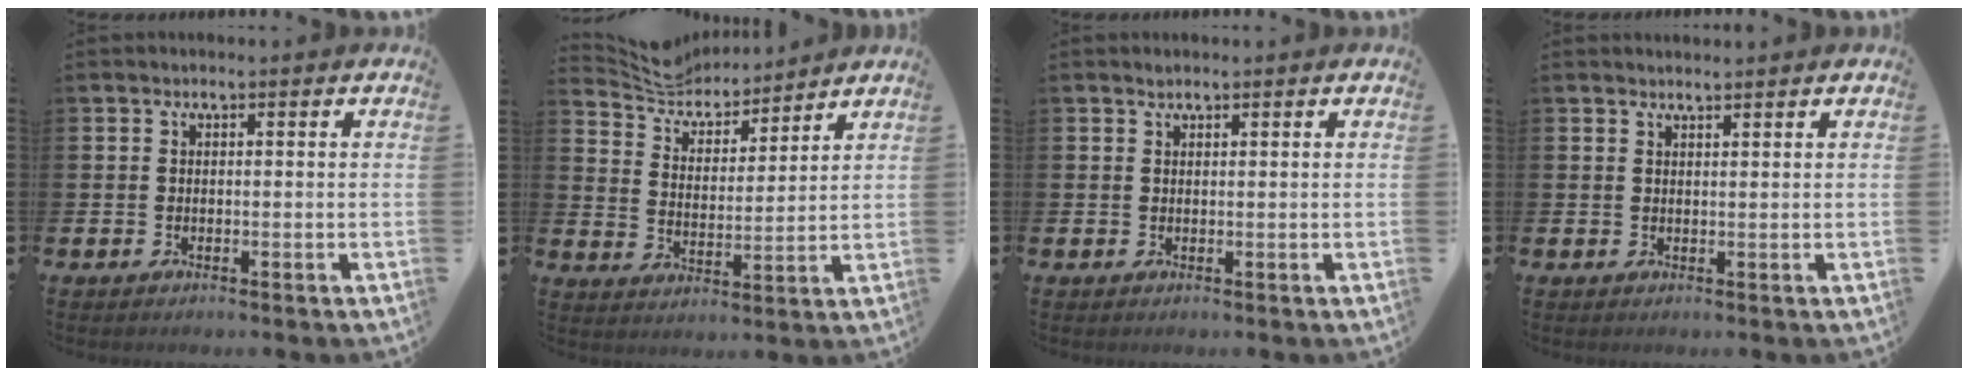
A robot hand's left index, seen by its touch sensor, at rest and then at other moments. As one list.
[{"total": 6.8, "force": [6.6, 1.5, 0.7], "torque": [-0.053, -0.044, 0.118]}, {"total": 0.9, "force": [0.8, 0.3, 0.0], "torque": [0.007, -0.002, 0.014]}, {"total": 1.3, "force": [1.3, -0.1, -0.1], "torque": [0.000, -0.005, 0.024]}]